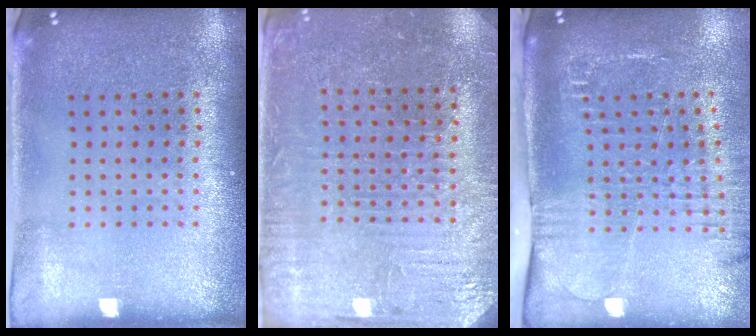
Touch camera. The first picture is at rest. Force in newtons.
{"total": 3.3, "press": 3.2, "slide": 0.5}
{"total": 2.6, "press": 2.1, "slide": 1.6}